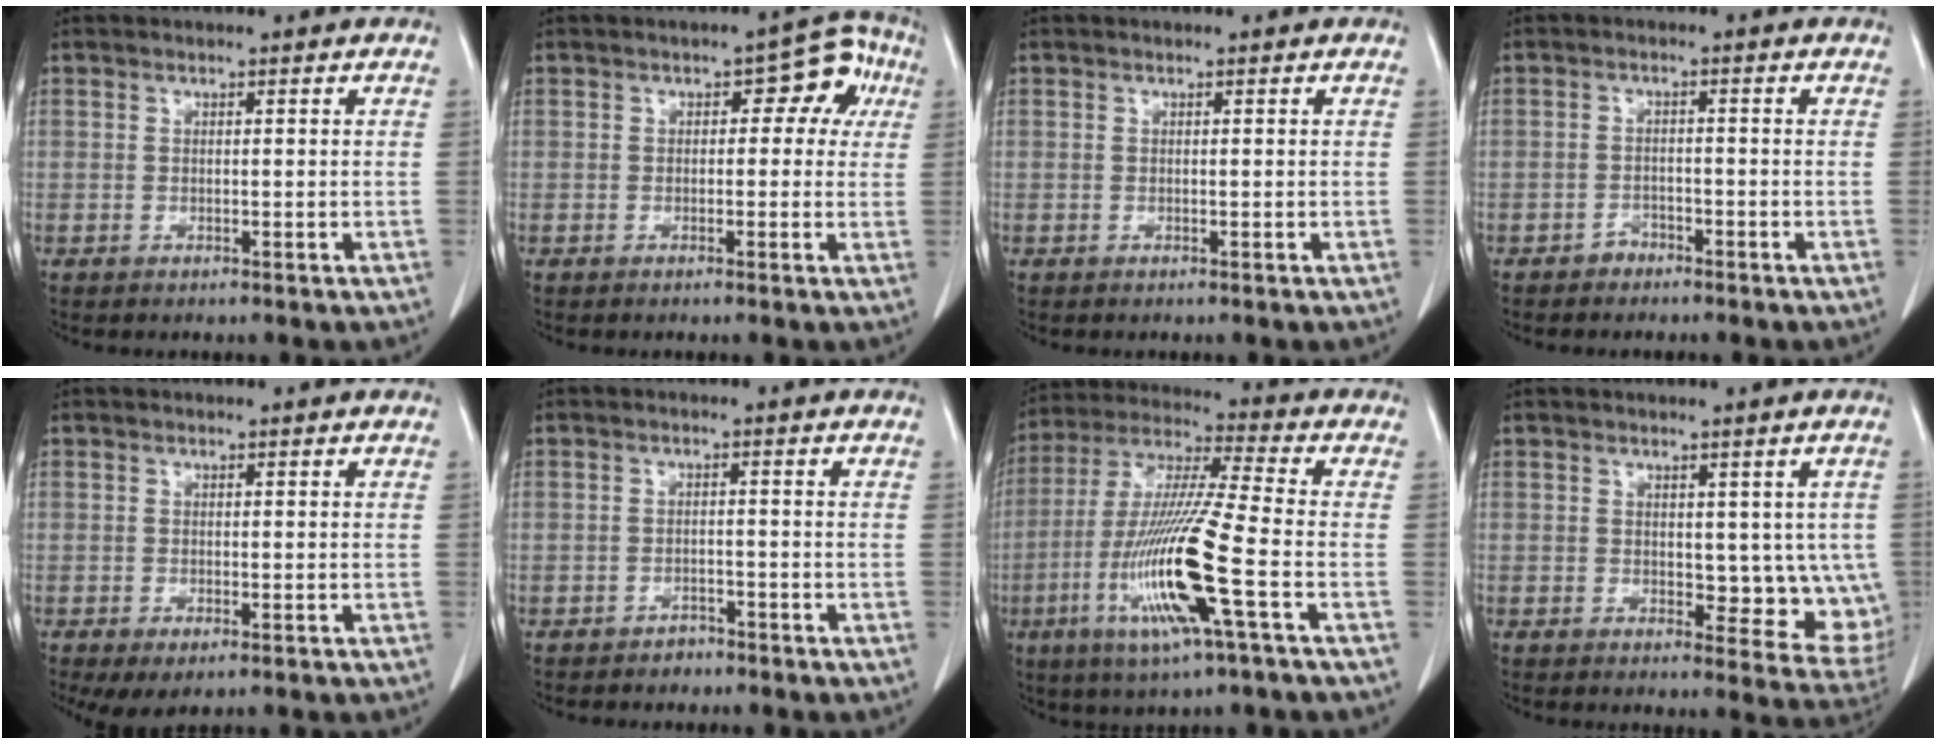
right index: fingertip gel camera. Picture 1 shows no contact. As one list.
[{"total": 6.3, "force": [1.2, 3.5, 5.2], "torque": [-0.044, 0.037, 0.008]}, {"total": 0.0}, {"total": 1.8, "force": [-1.5, 0.9, 0.1], "torque": [-0.001, 0.006, -0.023]}, {"total": 2.9, "force": [-1.4, 1.1, 2.3], "torque": [-0.033, -0.004, -0.012]}, {"total": 2.0, "force": [-1.7, 1.0, 0.3], "torque": [-0.005, 0.005, -0.023]}, {"total": 16.3, "force": [-5.2, -0.2, 15.4], "torque": [-0.321, -0.019, -0.101]}, {"total": 8.0, "force": [0.5, 4.7, 6.4], "torque": [-0.053, -0.010, 0.016]}]